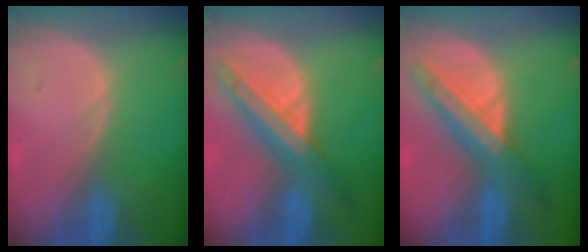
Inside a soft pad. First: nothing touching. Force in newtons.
{"total": 8.1, "press": 7.2, "slide": 3.7}
{"total": 8.5, "press": 7.5, "slide": 4.0}